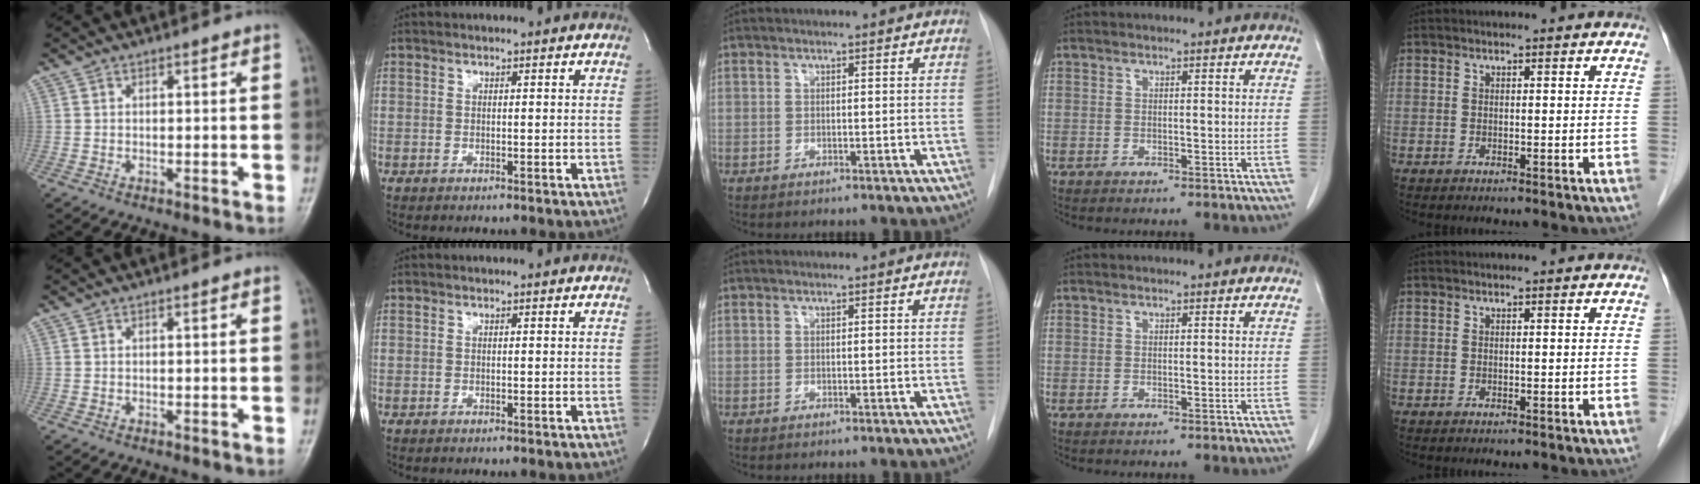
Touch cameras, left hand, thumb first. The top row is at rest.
{}